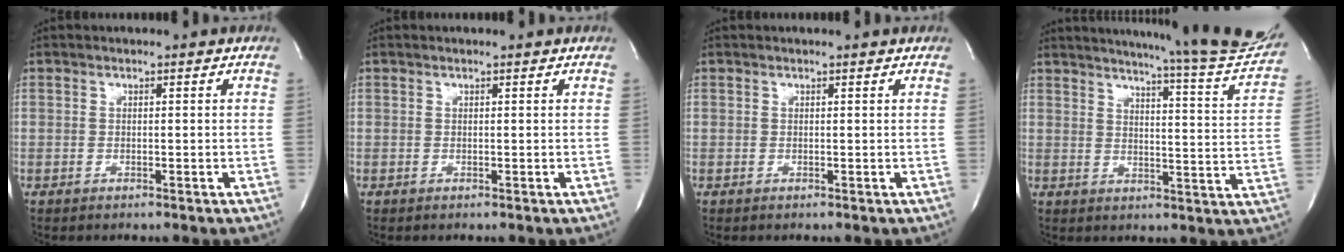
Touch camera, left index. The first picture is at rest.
{"total": 0.9, "force": [0.8, 0.0, 0.2], "torque": [-0.010, 0.005, 0.011]}
{"total": 1.2, "force": [1.2, -0.1, 0.2], "torque": [-0.012, -0.001, 0.011]}
{"total": 22.2, "force": [20.4, -0.2, 8.8], "torque": [-0.127, -0.091, 0.239]}